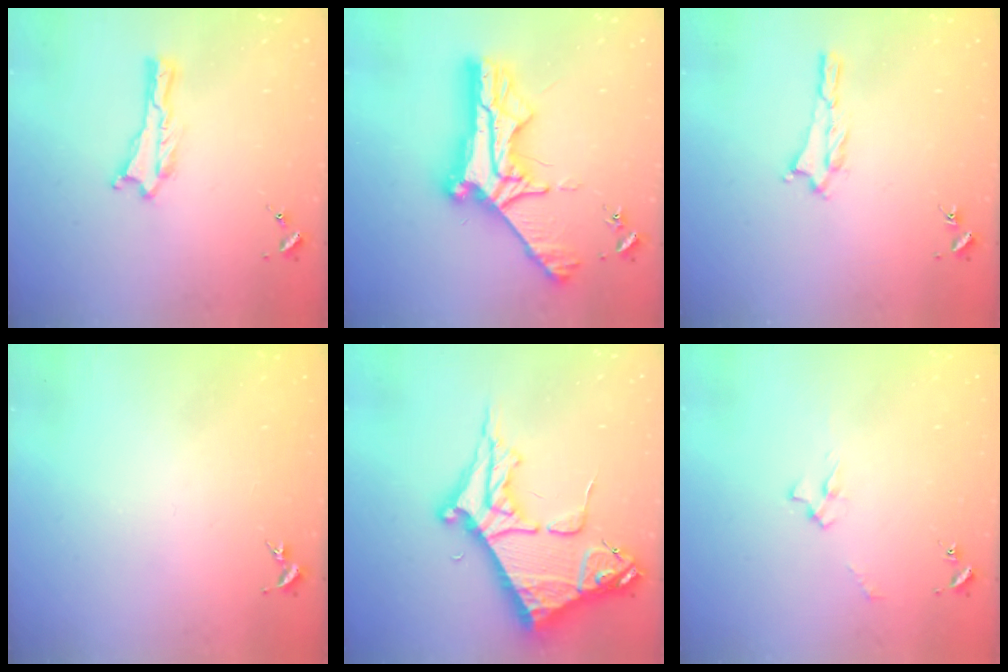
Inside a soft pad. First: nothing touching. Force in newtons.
{"total": 11.2, "press": 11.2, "slide": 0.8}
{"total": 1.4, "press": 1.4, "slide": 0.3}
{"total": 0.0}
{"total": 8.8, "press": 8.7, "slide": 0.9}
{"total": 2.4, "press": 2.4, "slide": 0.4}